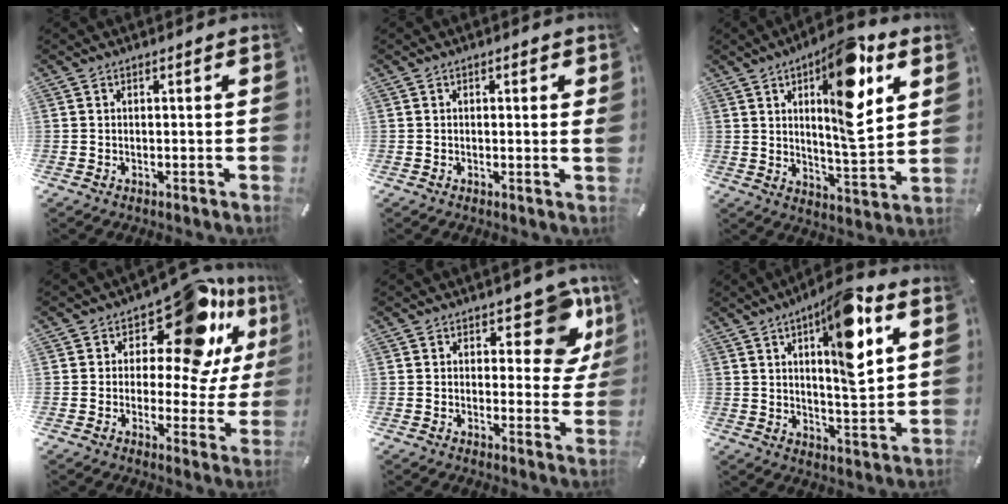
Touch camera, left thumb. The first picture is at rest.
{"total": 1.7, "force": [0.2, 0.3, 1.7], "torque": [-0.024, -0.003, 0.000]}
{"total": 17.4, "force": [7.5, 5.4, 14.8], "torque": [-0.214, -0.039, 0.114]}
{"total": 17.6, "force": [10.1, 8.2, 12.0], "torque": [-0.162, -0.077, 0.165]}
{"total": 10.8, "force": [6.1, 5.6, 6.9], "torque": [-0.059, -0.043, 0.099]}
{"total": 14.7, "force": [6.3, 4.1, 12.6], "torque": [-0.179, -0.032, 0.095]}